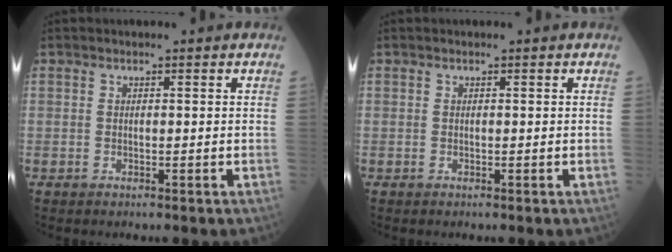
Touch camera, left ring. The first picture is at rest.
{"total": 0.0}